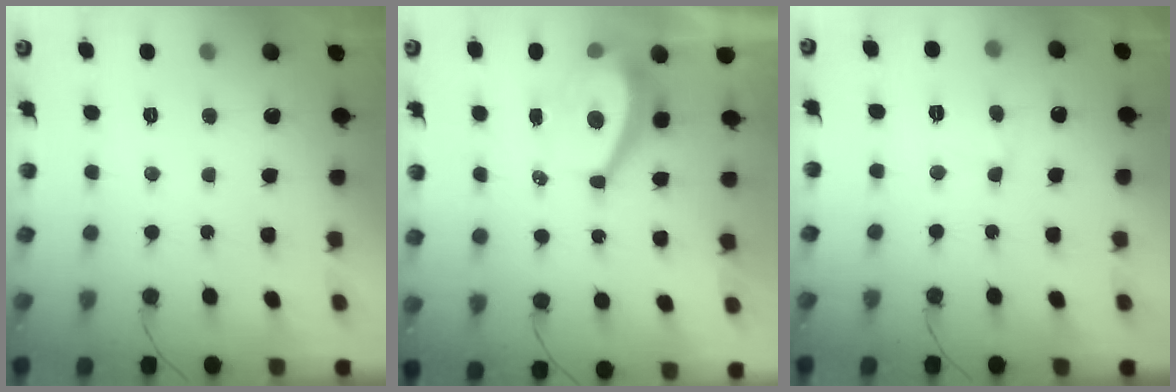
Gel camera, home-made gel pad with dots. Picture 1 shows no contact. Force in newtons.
{"total": 5.3, "press": 5.2, "slide": 0.7}
{"total": 4.2, "press": 4.2, "slide": 0.3}